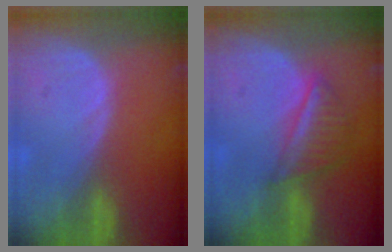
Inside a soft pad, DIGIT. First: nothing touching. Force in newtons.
{"total": 5.9, "press": 5.2, "slide": 2.8}